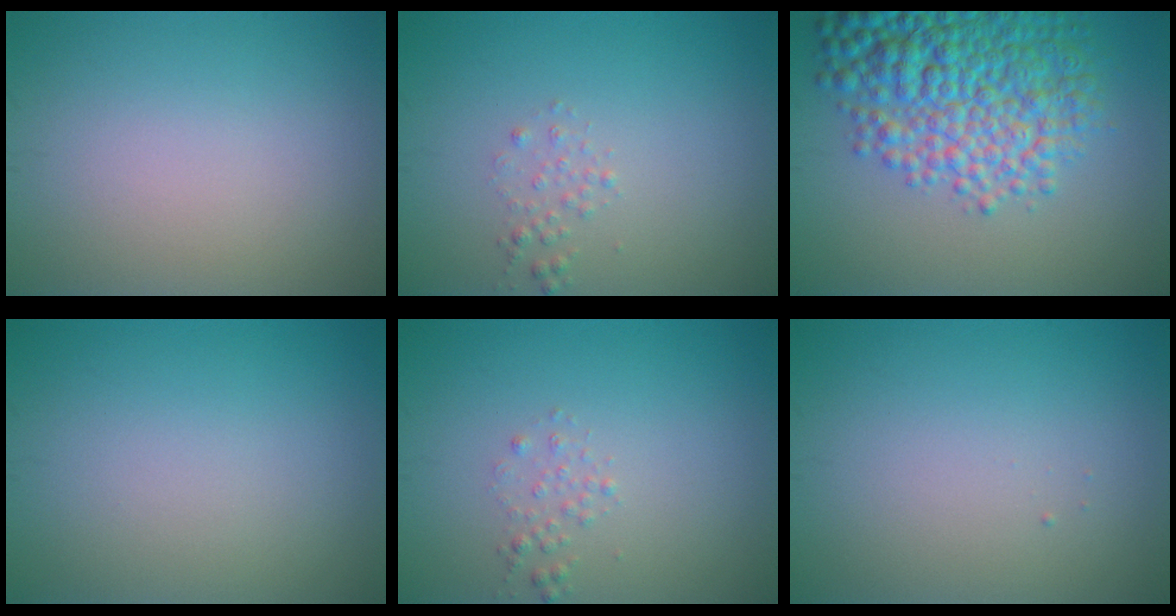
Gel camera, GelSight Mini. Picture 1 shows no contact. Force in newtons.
{"total": 0.9, "press": 0.9, "slide": 0.1}
{"total": 9.3, "press": 9.3, "slide": 0.3}
{"total": 0.0}
{"total": 0.9, "press": 0.9, "slide": 0.1}
{"total": 0.0}